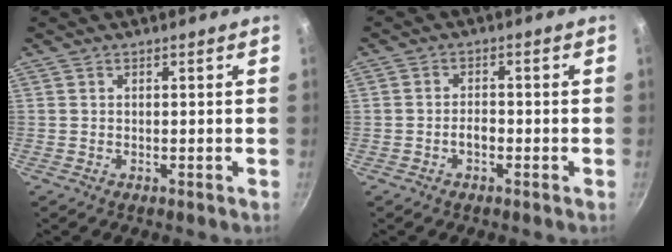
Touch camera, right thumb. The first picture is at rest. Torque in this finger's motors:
{"motor_torque": [-0.21, 0.01, 0.39, 0.06, 0.03]}